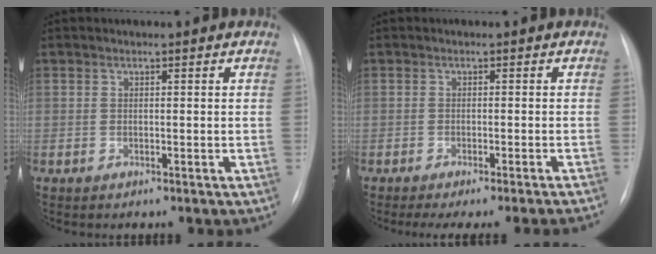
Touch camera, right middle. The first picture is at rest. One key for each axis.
{"total": 9.6, "fx": -8.6, "fy": -1.5, "fz": 4.1, "tx": -0.027, "ty": -0.023, "tz": -0.108}